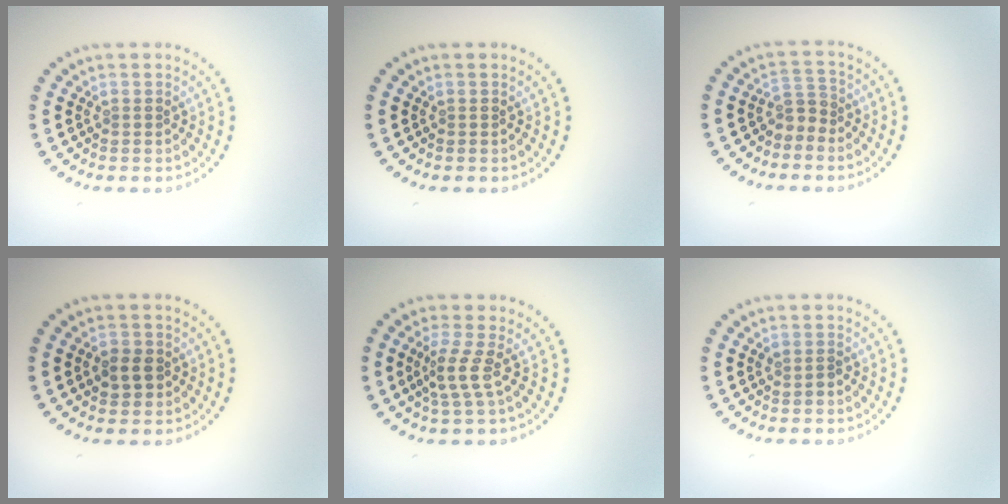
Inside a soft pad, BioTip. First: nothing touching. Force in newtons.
{"total": 0.0}
{"total": 2.0, "press": 1.4, "slide": 1.4}
{"total": 2.2, "press": 2.1, "slide": 0.5}
{"total": 2.4, "press": 1.6, "slide": 1.7}
{"total": 0.6, "press": 0.6, "slide": 0.2}